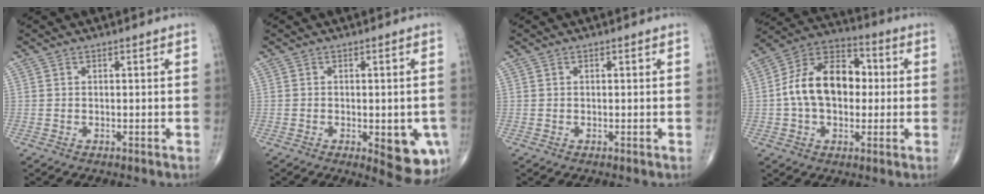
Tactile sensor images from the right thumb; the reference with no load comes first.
{"total": 9.6, "force": [-2.8, 3.8, 8.3], "torque": [-0.078, -0.006, -0.025]}
{"total": 0.0}
{"total": 15.8, "force": [0.4, 10.4, 11.9], "torque": [-0.180, 0.034, -0.004]}